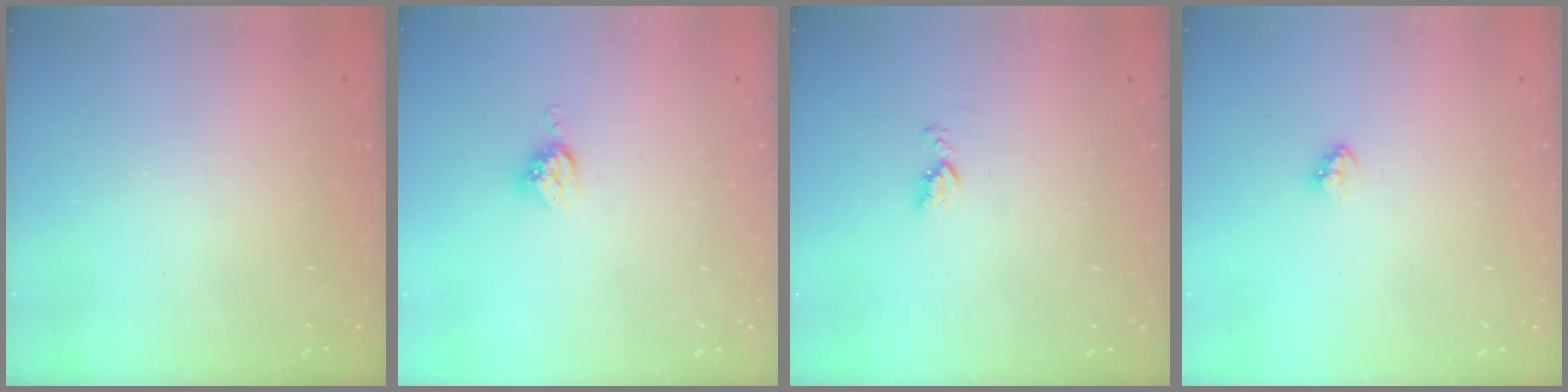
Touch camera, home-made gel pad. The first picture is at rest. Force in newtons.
{"total": 5.8, "press": 5.8, "slide": 0.3}
{"total": 4.5, "press": 4.5, "slide": 0.6}
{"total": 2.9, "press": 2.9, "slide": 0.2}